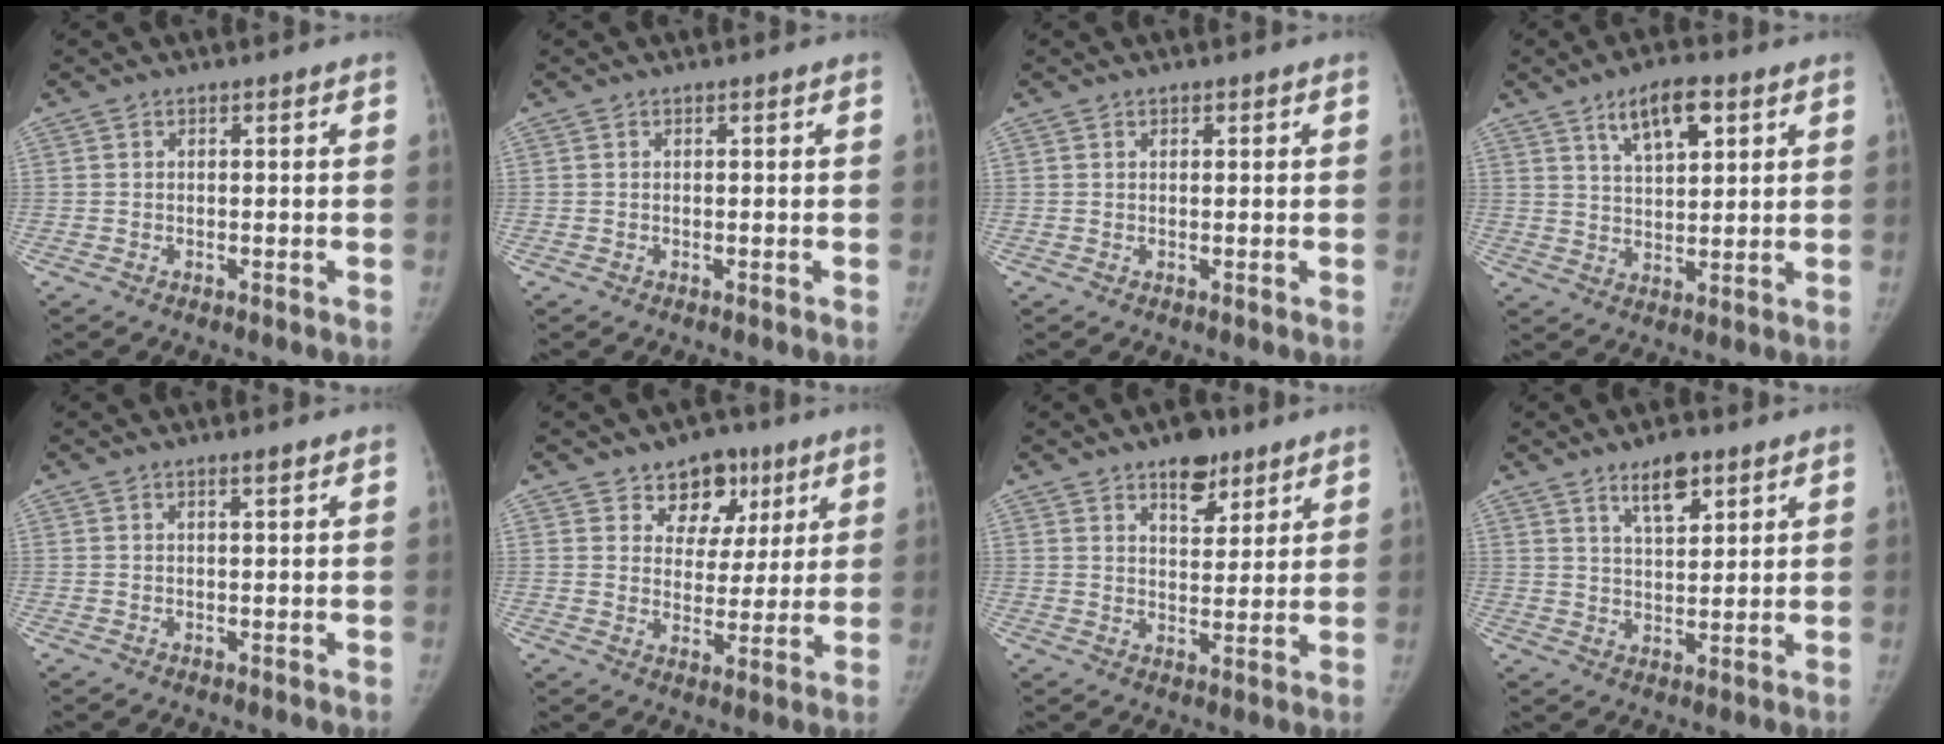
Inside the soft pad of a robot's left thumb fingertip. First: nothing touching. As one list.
[{"total": 0.0}, {"total": 0.6, "force": [0.3, 0.5, 0.1], "torque": [0.002, 0.000, 0.002]}, {"total": 8.6, "force": [4.5, 3.8, 6.3], "torque": [-0.086, -0.020, 0.076]}, {"total": 1.1, "force": [0.8, 0.1, 0.8], "torque": [-0.012, -0.005, 0.014]}, {"total": 9.8, "force": [5.6, 7.3, 3.3], "torque": [-0.003, -0.020, 0.084]}, {"total": 7.9, "force": [5.2, 4.2, 4.2], "torque": [-0.030, -0.028, 0.078]}, {"total": 6.7, "force": [4.3, 2.8, 4.4], "torque": [-0.054, -0.028, 0.072]}]